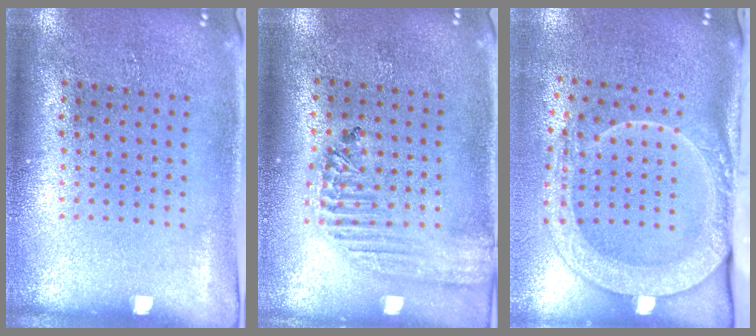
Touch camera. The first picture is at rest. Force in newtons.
{"total": 1.9, "press": 1.7, "slide": 0.8}
{"total": 2.8, "press": 2.1, "slide": 1.8}